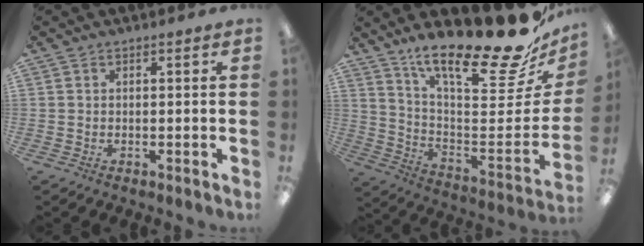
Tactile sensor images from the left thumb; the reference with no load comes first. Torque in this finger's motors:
{"motor_torque": [0.60, 0.48, 1.43, -1.40, 0.21]}